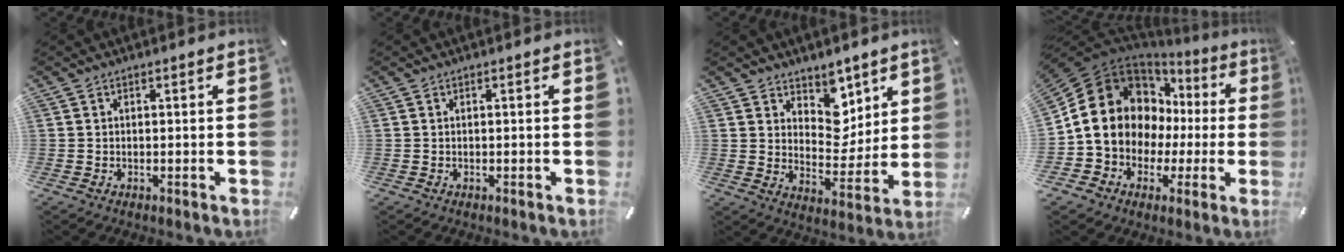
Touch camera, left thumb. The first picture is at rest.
{"total": 0.0}
{"total": 9.5, "force": [5.7, 6.9, 3.0], "torque": [-0.037, -0.058, 0.106]}
{"total": 16.5, "force": [2.2, 14.5, 7.6], "torque": [-0.148, -0.024, 0.050]}